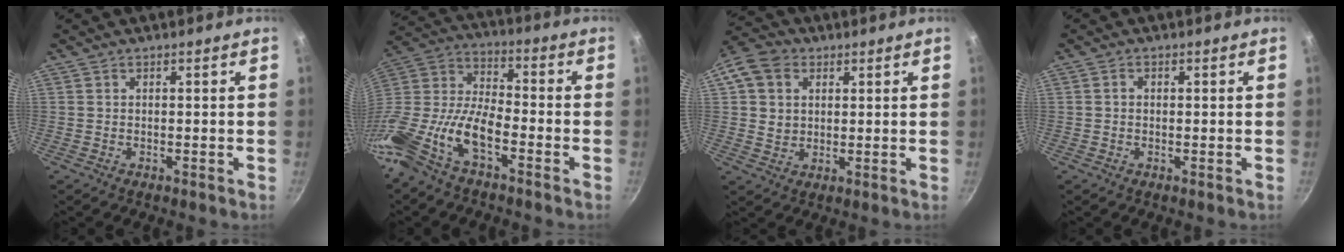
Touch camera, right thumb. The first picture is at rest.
{"total": 19.2, "force": [-9.2, 9.0, 14.3], "torque": [-0.287, 0.044, -0.205]}
{"total": 9.4, "force": [2.8, 7.7, 4.7], "torque": [-0.071, 0.004, 0.043]}
{"total": 1.0, "force": [0.0, 0.8, 0.5], "torque": [-0.008, 0.004, -0.001]}